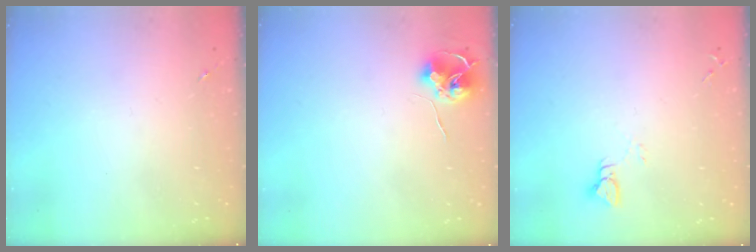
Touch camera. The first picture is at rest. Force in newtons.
{"total": 7.9, "press": 7.9, "slide": 0.4}
{"total": 2.9, "press": 2.9, "slide": 0.2}